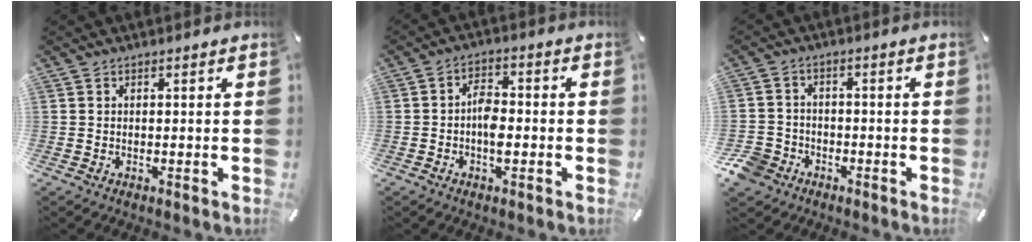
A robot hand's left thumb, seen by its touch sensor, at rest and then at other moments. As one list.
[{"total": 5.1, "force": [-1.5, 2.7, 4.1], "torque": [-0.082, 0.008, -0.028]}, {"total": 6.8, "force": [-4.0, 5.2, 1.8], "torque": [-0.055, 0.022, -0.081]}]